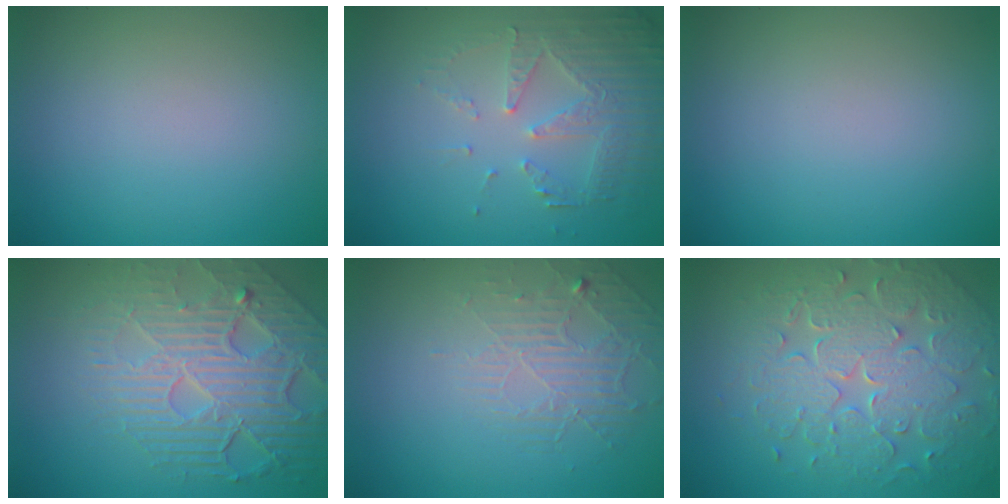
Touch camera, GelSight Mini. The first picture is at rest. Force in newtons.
{"total": 5.4, "press": 3.7, "slide": 3.9}
{"total": 0.0}
{"total": 8.2, "press": 5.7, "slide": 5.9}
{"total": 2.2, "press": 1.4, "slide": 1.7}
{"total": 8.1, "press": 5.8, "slide": 5.7}